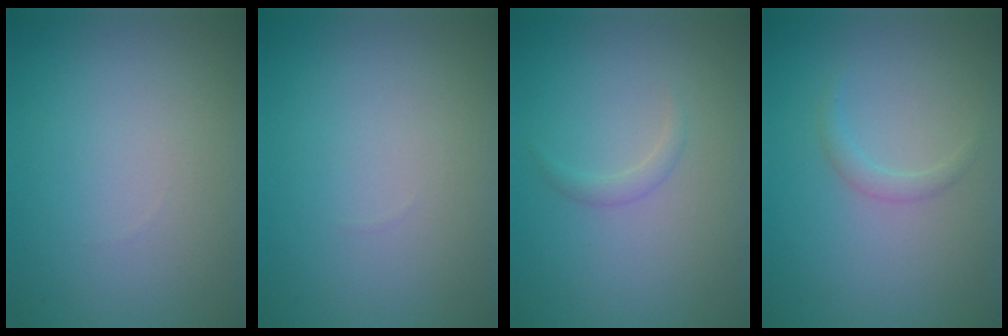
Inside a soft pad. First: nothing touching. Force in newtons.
{"total": 0.0}
{"total": 0.9, "press": 0.9, "slide": 0.1}
{"total": 1.1, "press": 1.1, "slide": 0.2}